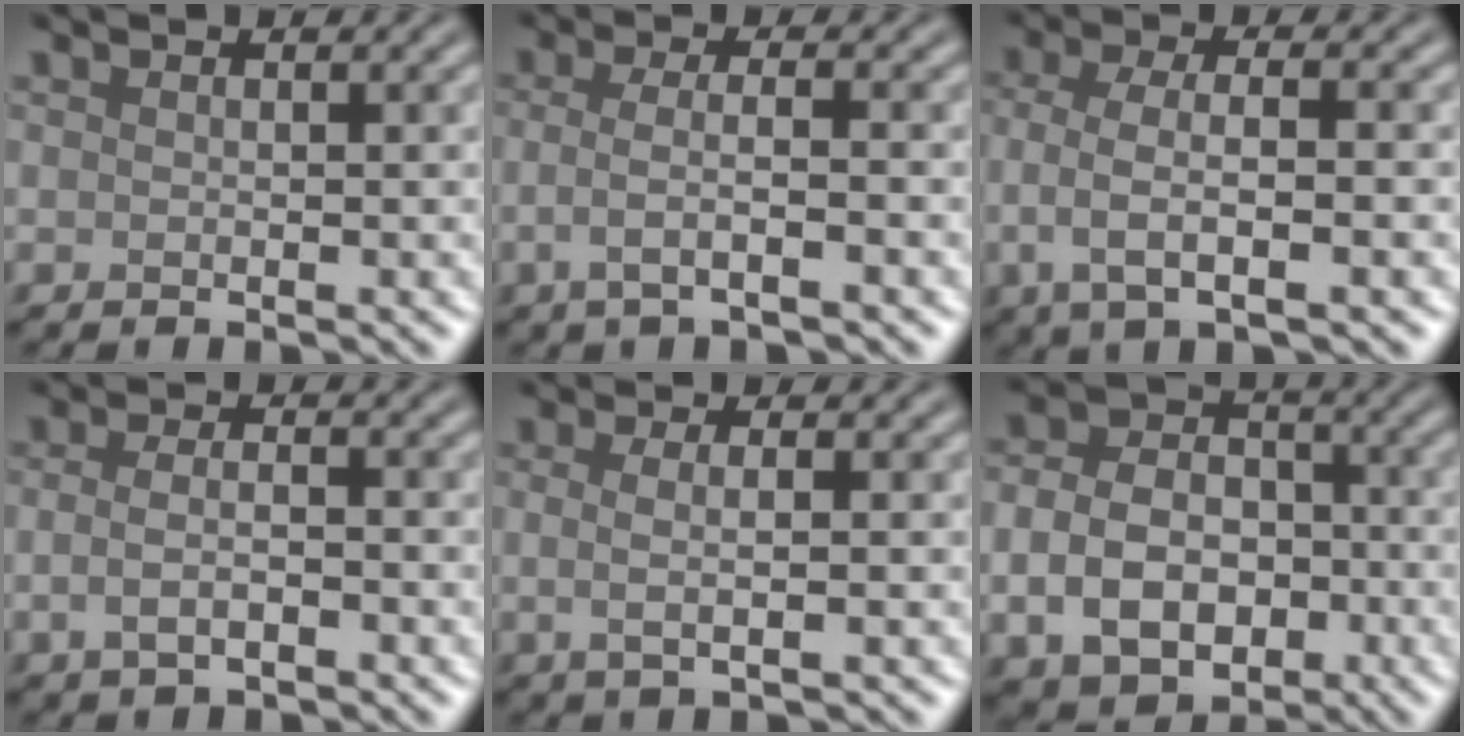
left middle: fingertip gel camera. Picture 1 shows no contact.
{"total": 3.2, "force": [-0.9, 0.9, 2.9], "torque": [-0.053, -0.003, -0.024]}
{"total": 4.7, "force": [-0.9, 1.7, 4.2], "torque": [-0.088, -0.002, -0.019]}
{"total": 2.7, "force": [-0.8, 1.2, 2.3], "torque": [-0.050, -0.004, -0.018]}
{"total": 2.4, "force": [0.0, 0.7, 2.3], "torque": [-0.044, -0.002, -0.002]}
{"total": 7.7, "force": [-2.1, 5.7, 4.8], "torque": [-0.092, -0.008, -0.041]}